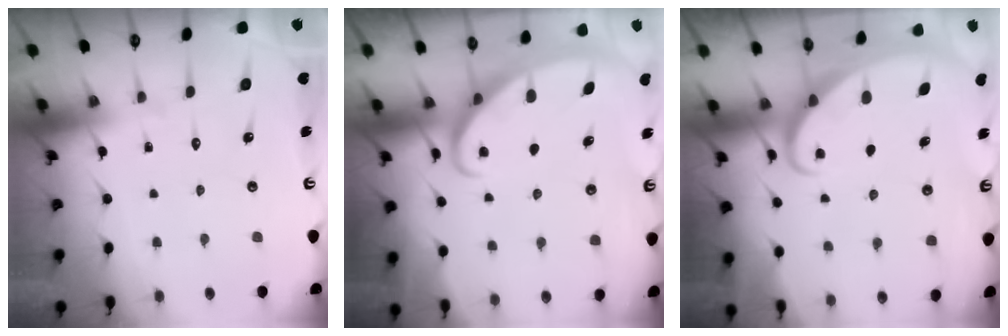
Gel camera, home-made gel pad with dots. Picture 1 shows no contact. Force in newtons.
{"total": 3.0, "press": 3.0, "slide": 0.3}
{"total": 2.1, "press": 2.1, "slide": 0.0}